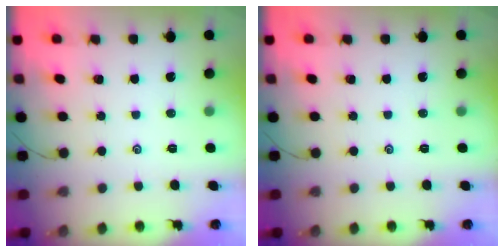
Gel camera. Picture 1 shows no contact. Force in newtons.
{"total": 0.0}